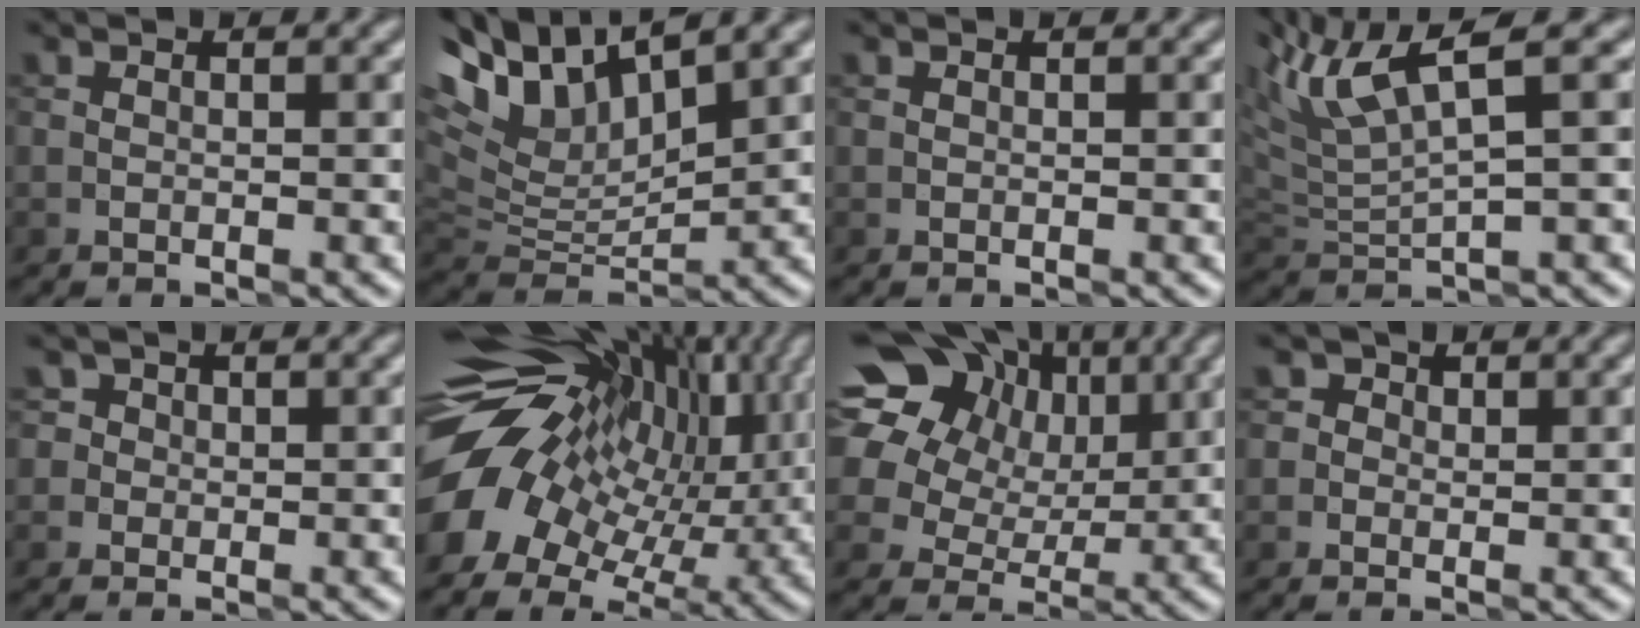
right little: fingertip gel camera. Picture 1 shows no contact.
{"total": 9.3, "force": [6.0, 3.5, 6.2], "torque": [-0.132, 0.018, 0.107]}
{"total": 0.0}
{"total": 6.8, "force": [3.6, 1.1, 5.6], "torque": [-0.119, 0.020, 0.071]}
{"total": 3.2, "force": [1.3, 2.8, 1.0], "torque": [-0.003, 0.019, 0.005]}
{"total": 16.5, "force": [2.7, 10.6, 12.3], "torque": [-0.216, -0.004, 0.071]}
{"total": 20.0, "force": [7.6, 15.8, 9.7], "torque": [-0.214, 0.046, 0.119]}
{"total": 2.6, "force": [1.1, 2.2, 0.9], "torque": [0.001, 0.007, -0.004]}